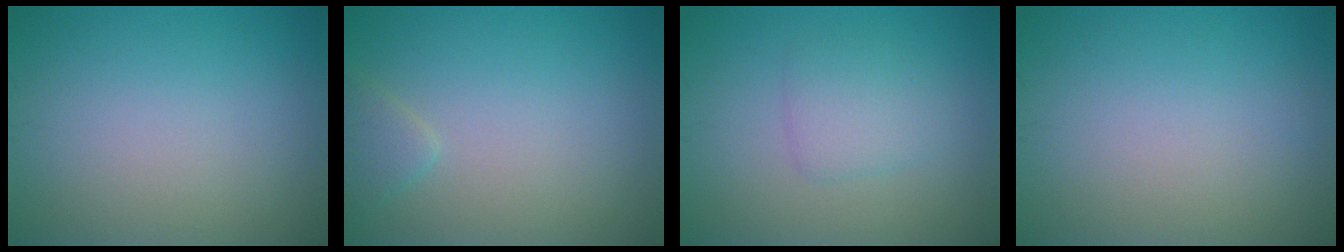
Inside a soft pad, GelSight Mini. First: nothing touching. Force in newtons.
{"total": 1.4, "press": 1.4, "slide": 0.1}
{"total": 2.3, "press": 2.3, "slide": 0.1}
{"total": 0.0}